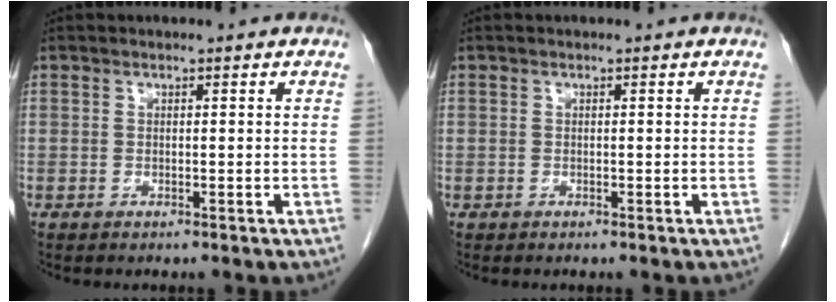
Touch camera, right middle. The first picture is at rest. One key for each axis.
{"total": 0.0}